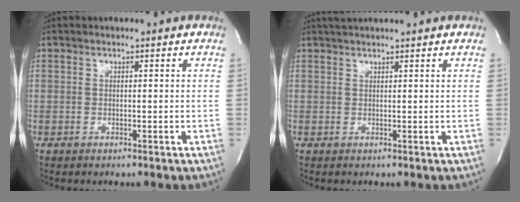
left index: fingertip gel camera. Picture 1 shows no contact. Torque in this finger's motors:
{"motor_torque": [-0.01, -0.11, 0.06, 0.02]}